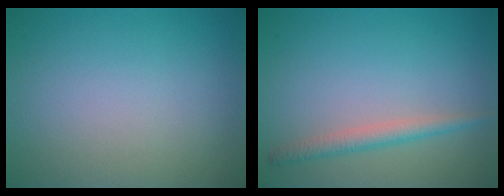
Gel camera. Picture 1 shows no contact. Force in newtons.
{"total": 2.0, "press": 2.0, "slide": 0.1}